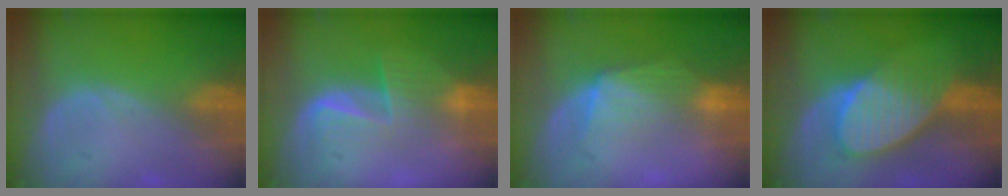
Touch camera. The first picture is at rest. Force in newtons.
{"total": 6.2, "press": 5.9, "slide": 1.9}
{"total": 7.0, "press": 6.3, "slide": 3.0}
{"total": 8.8, "press": 8.0, "slide": 3.7}